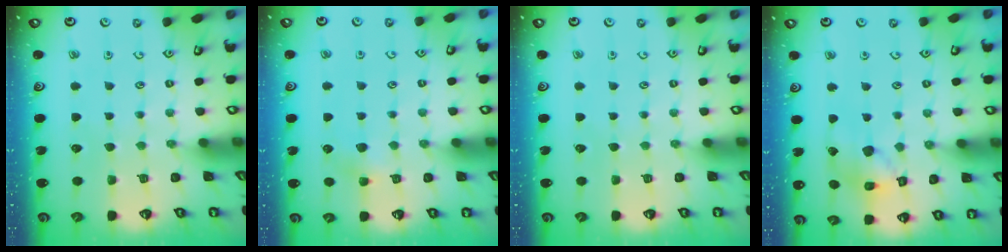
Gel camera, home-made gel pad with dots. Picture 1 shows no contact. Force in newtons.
{"total": 3.4, "press": 3.4, "slide": 0.3}
{"total": 0.0}
{"total": 13.1, "press": 13.0, "slide": 1.9}